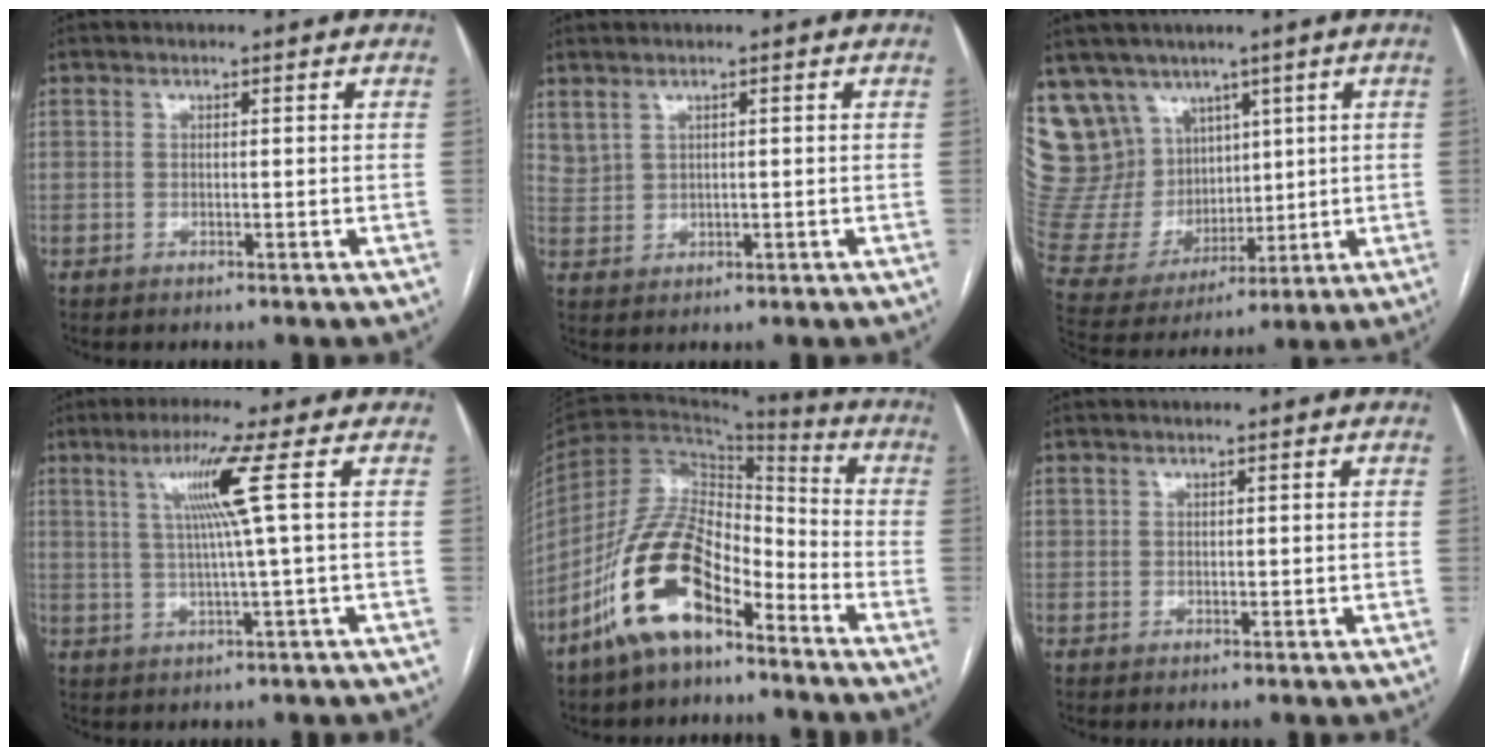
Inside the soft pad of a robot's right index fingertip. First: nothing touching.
{"total": 2.5, "force": [2.1, 1.1, 0.8], "torque": [-0.018, 0.000, 0.051]}
{"total": 17.1, "force": [10.2, 12.5, 5.7], "torque": [-0.132, 0.059, 0.223]}
{"total": 7.3, "force": [2.2, -2.1, 6.6], "torque": [-0.125, 0.002, 0.047]}
{"total": 14.7, "force": [-8.9, 6.3, 9.8], "torque": [-0.195, 0.018, -0.169]}
{"total": 0.9, "force": [0.6, 0.7, 0.3], "torque": [0.002, 0.001, 0.011]}